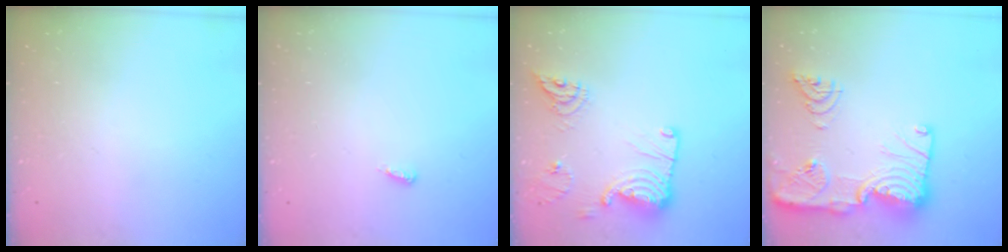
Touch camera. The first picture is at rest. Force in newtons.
{"total": 3.7, "press": 3.7, "slide": 0.2}
{"total": 19.0, "press": 18.6, "slide": 4.0}
{"total": 24.5, "press": 23.7, "slide": 6.1}